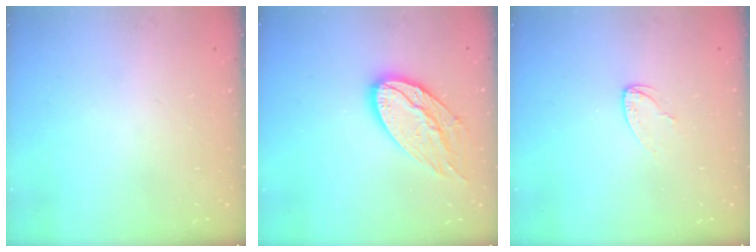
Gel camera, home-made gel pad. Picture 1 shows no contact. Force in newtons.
{"total": 15.1, "press": 15.1, "slide": 1.3}
{"total": 3.9, "press": 3.9, "slide": 0.4}